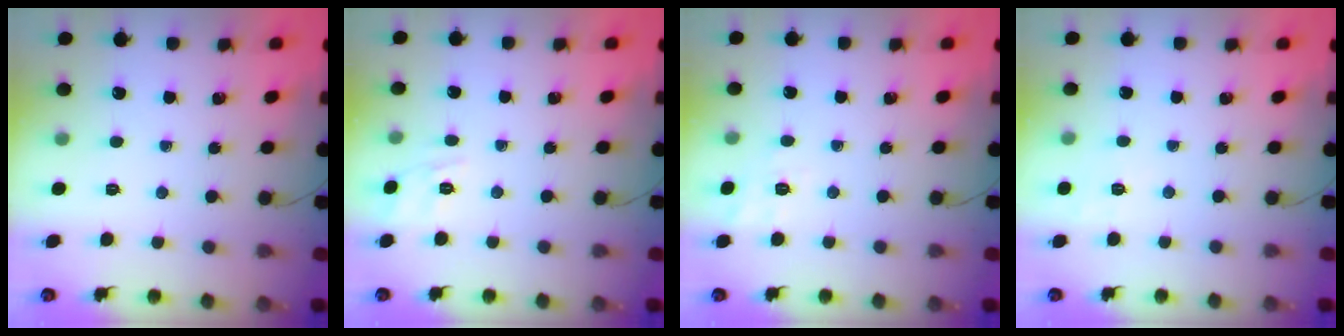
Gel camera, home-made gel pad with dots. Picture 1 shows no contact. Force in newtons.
{"total": 3.4, "press": 3.1, "slide": 1.4}
{"total": 2.9, "press": 1.7, "slide": 2.3}
{"total": 2.8, "press": 2.4, "slide": 1.5}